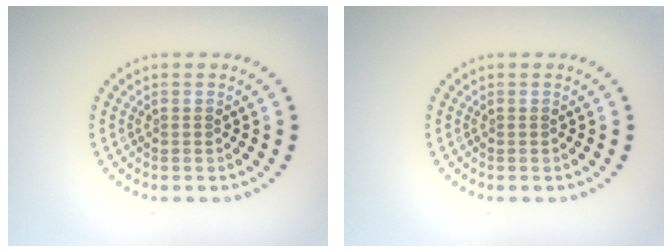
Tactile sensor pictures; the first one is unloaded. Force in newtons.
{"total": 0.0}